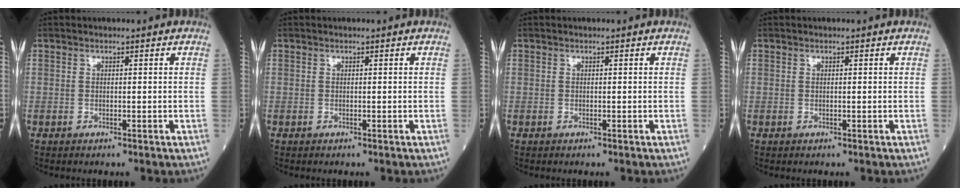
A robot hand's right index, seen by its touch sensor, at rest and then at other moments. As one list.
[{"total": 0.0}, {"total": 0.0}, {"total": 0.0}]